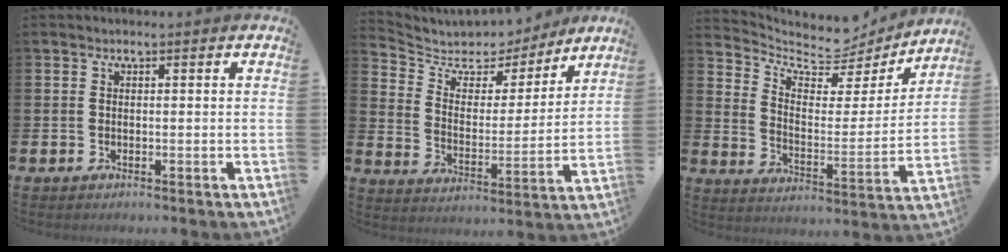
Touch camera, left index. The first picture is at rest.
{"total": 6.7, "force": [6.1, 2.7, 0.8], "torque": [-0.060, -0.045, 0.105]}
{"total": 7.4, "force": [6.8, 2.7, 1.4], "torque": [-0.059, -0.062, 0.113]}